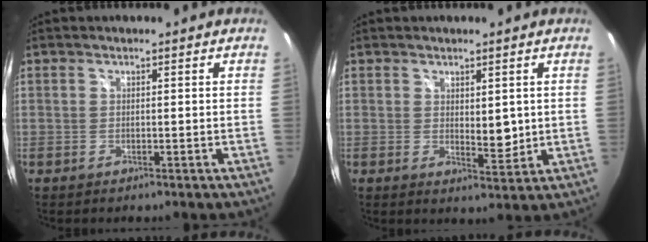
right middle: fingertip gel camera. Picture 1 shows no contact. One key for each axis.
{"total": 3.5, "fx": 0.8, "fy": 1.9, "fz": 2.9, "tx": -0.040, "ty": -0.006, "tz": 0.016}